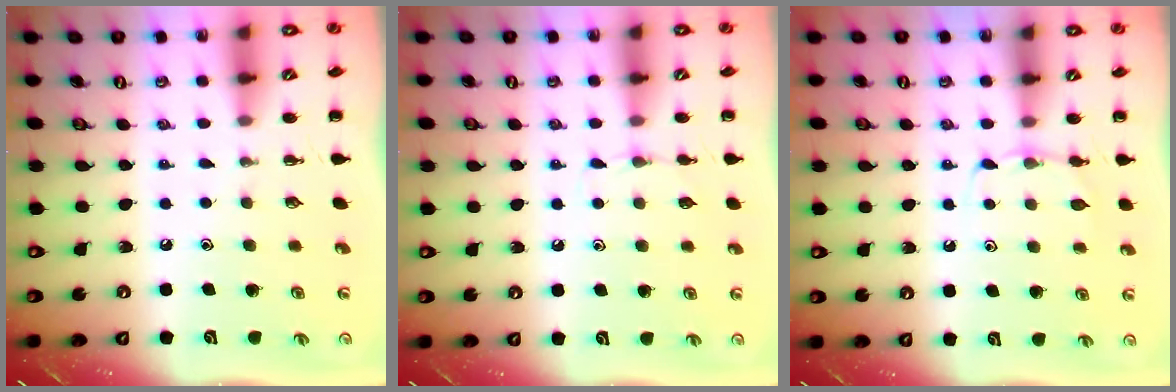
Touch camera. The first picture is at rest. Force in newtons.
{"total": 4.1, "press": 3.9, "slide": 1.4}
{"total": 5.8, "press": 5.6, "slide": 1.6}